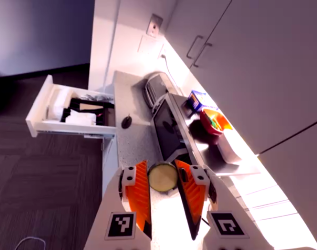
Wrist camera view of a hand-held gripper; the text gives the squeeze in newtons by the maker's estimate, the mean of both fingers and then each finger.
{"total": 10.9, "left": 11.0, "right": 10.7}